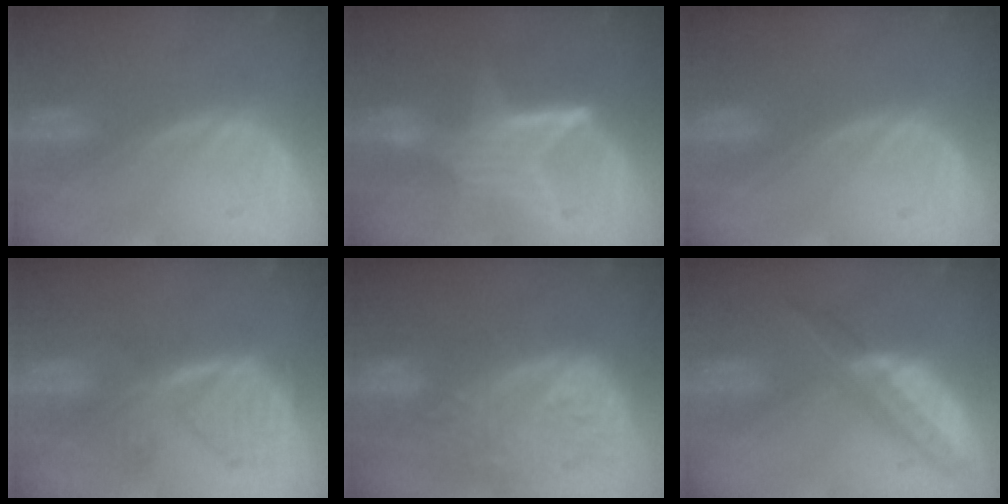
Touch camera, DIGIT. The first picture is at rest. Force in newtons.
{"total": 6.6, "press": 6.0, "slide": 2.7}
{"total": 0.0}
{"total": 7.9, "press": 6.9, "slide": 3.9}
{"total": 12.2, "press": 10.9, "slide": 5.6}
{"total": 6.5, "press": 5.7, "slide": 3.1}